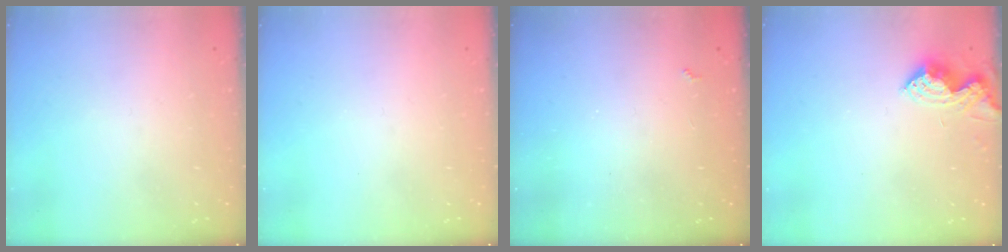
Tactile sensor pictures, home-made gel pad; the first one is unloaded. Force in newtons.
{"total": 0.0}
{"total": 2.3, "press": 2.2, "slide": 0.4}
{"total": 7.8, "press": 7.8, "slide": 0.2}